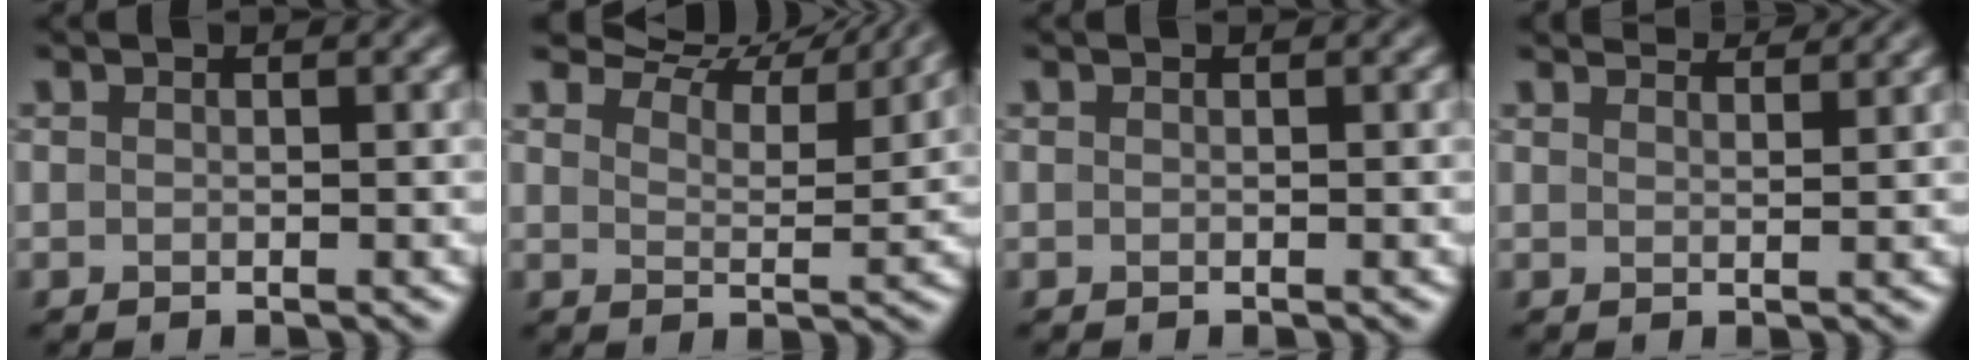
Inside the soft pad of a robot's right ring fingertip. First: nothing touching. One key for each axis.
{"total": 9.4, "fx": 8.7, "fy": 1.8, "fz": 3.2, "tx": -0.058, "ty": 0.006, "tz": 0.105}
{"total": 0.0}
{"total": 3.4, "fx": 3.3, "fy": 0.4, "fz": 1.0, "tx": -0.008, "ty": 0.003, "tz": 0.038}